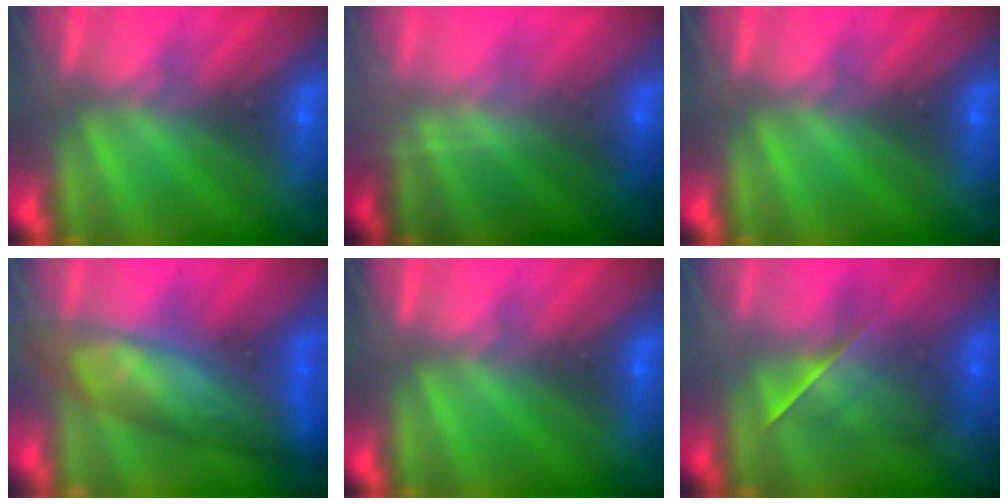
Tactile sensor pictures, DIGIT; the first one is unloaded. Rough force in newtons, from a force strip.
{"total": 1.7}
{"total": 0.0}
{"total": 9.4}
{"total": 0.0}
{"total": 2.4}